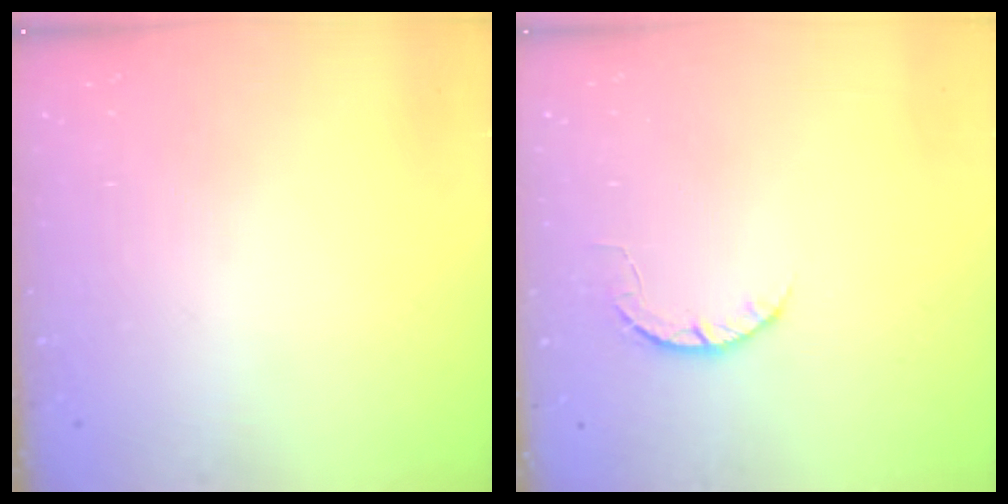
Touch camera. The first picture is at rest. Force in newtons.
{"total": 4.5, "press": 4.5, "slide": 0.7}